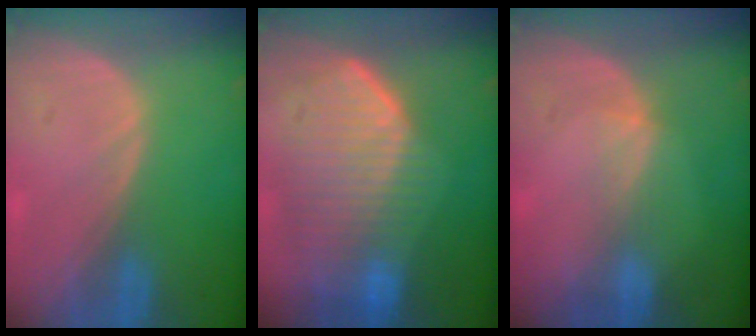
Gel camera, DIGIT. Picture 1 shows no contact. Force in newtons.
{"total": 10.8, "press": 9.4, "slide": 5.3}
{"total": 2.1, "press": 1.7, "slide": 1.2}